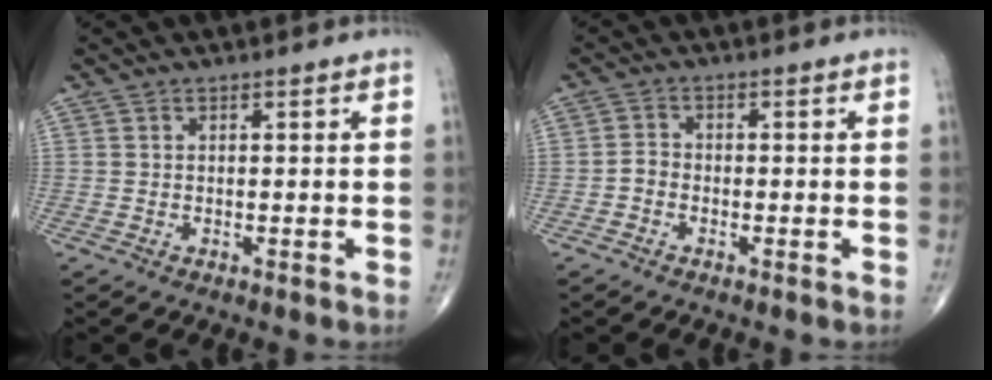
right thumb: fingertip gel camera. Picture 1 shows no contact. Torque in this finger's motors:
{"motor_torque": [-0.17, -0.15, 0.25, 0.04, 0.00]}